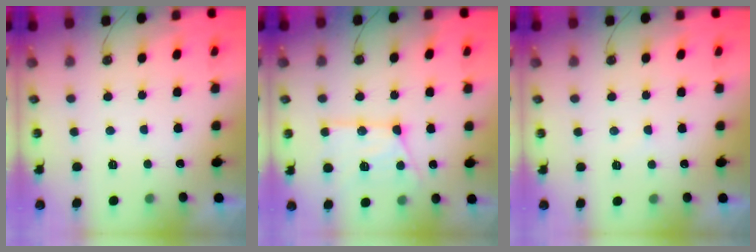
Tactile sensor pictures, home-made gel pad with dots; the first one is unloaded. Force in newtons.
{"total": 16.3, "press": 16.3, "slide": 1.7}
{"total": 3.8, "press": 3.8, "slide": 0.4}